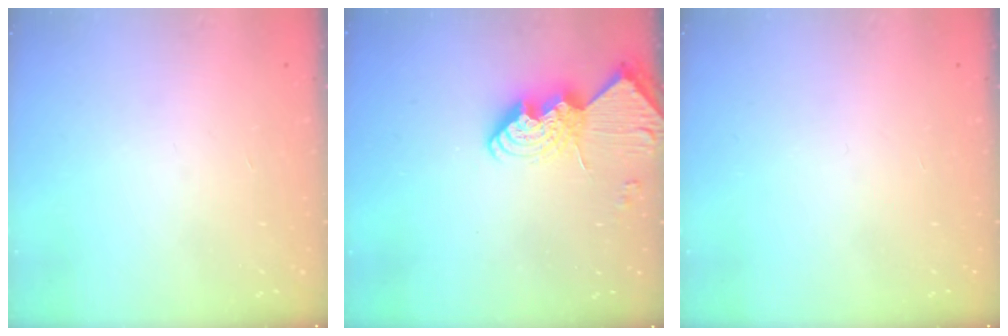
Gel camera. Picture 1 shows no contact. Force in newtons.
{"total": 11.7, "press": 11.7, "slide": 0.8}
{"total": 0.0}